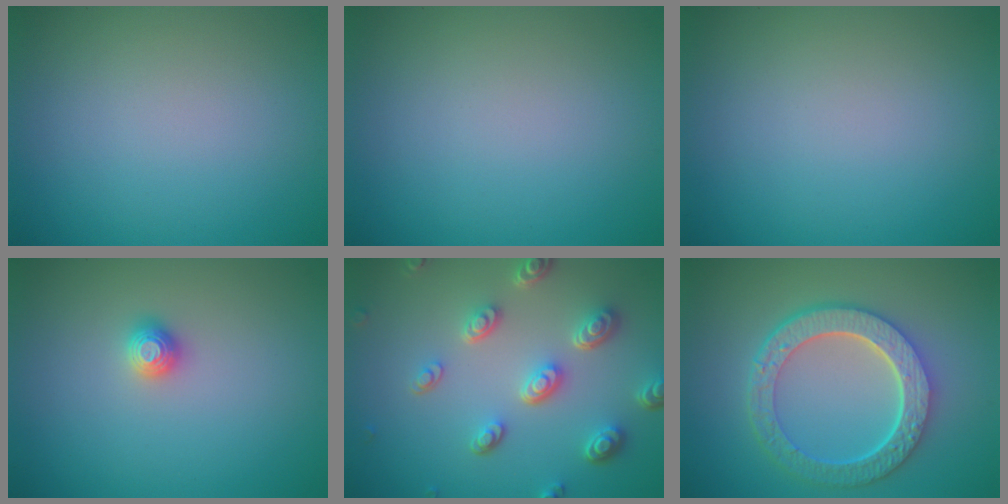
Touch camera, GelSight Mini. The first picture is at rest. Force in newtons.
{"total": 0.0}
{"total": 0.0}
{"total": 1.2, "press": 1.1, "slide": 0.2}
{"total": 5.3, "press": 3.9, "slide": 3.6}
{"total": 6.8, "press": 5.1, "slide": 4.5}